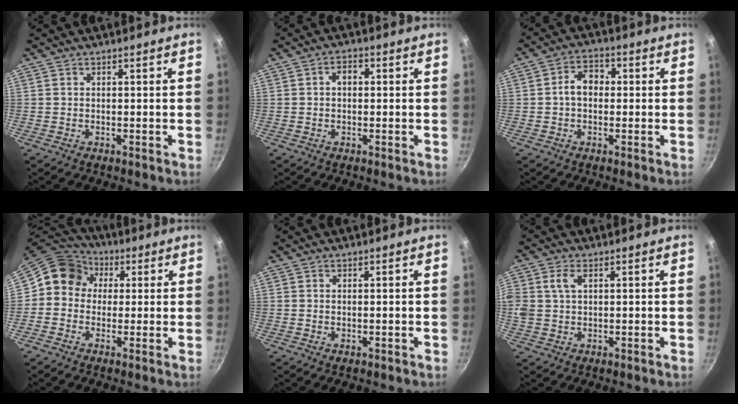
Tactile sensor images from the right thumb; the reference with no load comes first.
{"total": 2.7, "force": [0.2, 1.9, 1.9], "torque": [-0.021, 0.011, 0.001]}
{"total": 5.5, "force": [0.1, 4.1, 3.7], "torque": [-0.037, 0.019, -0.008]}
{"total": 9.8, "force": [1.4, 8.9, 4.0], "torque": [-0.042, 0.023, -0.004]}
{"total": 0.5, "force": [-0.1, 0.2, 0.5], "torque": [-0.007, -0.002, -0.002]}
{"total": 5.1, "force": [1.5, 3.3, 3.6], "torque": [-0.067, 0.006, 0.026]}